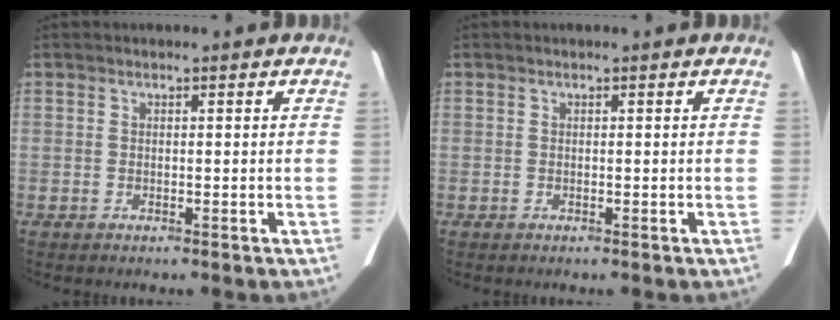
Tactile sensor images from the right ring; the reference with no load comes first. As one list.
[{"total": 0.0}]